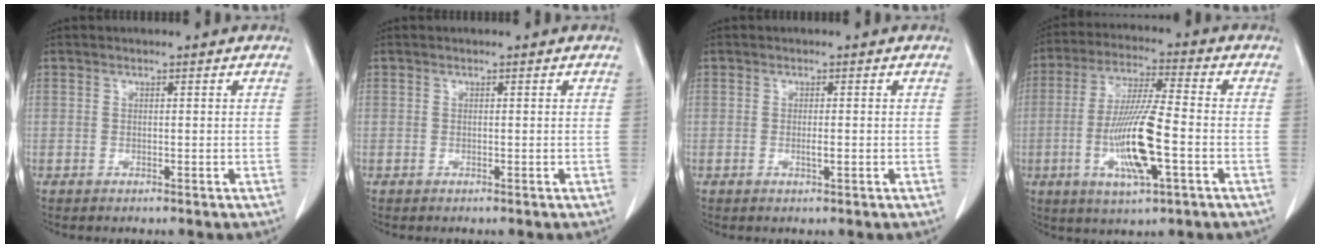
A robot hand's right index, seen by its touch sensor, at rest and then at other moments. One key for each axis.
{"total": 0.0}
{"total": 1.3, "fx": -0.3, "fy": 0.2, "fz": 1.2, "tx": -0.024, "ty": -0.001, "tz": -0.003}
{"total": 12.8, "fx": -3.3, "fy": 1.3, "fz": 12.3, "tx": -0.242, "ty": -0.010, "tz": -0.062}